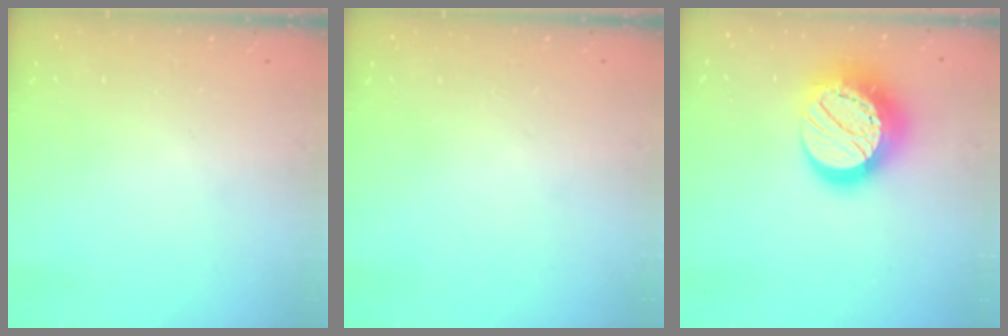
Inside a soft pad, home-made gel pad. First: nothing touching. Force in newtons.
{"total": 0.0}
{"total": 19.5, "press": 19.4, "slide": 1.4}